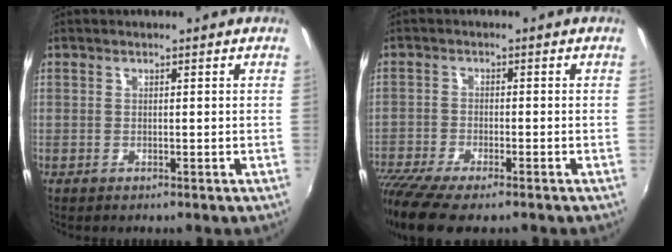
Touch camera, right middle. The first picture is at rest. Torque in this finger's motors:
{"motor_torque": [1.21, -0.93, 0.42, 0.21]}